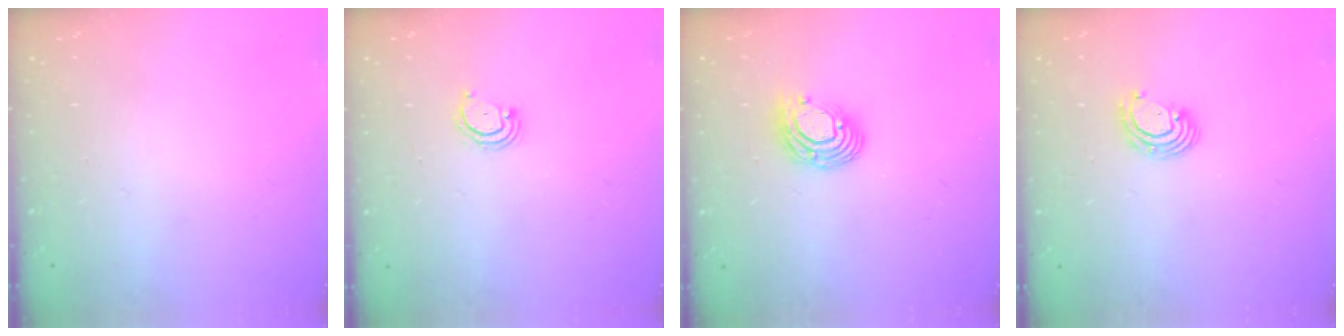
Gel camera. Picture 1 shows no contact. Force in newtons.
{"total": 3.3, "press": 3.3, "slide": 0.5}
{"total": 9.9, "press": 9.8, "slide": 0.7}
{"total": 4.5, "press": 4.5, "slide": 0.3}